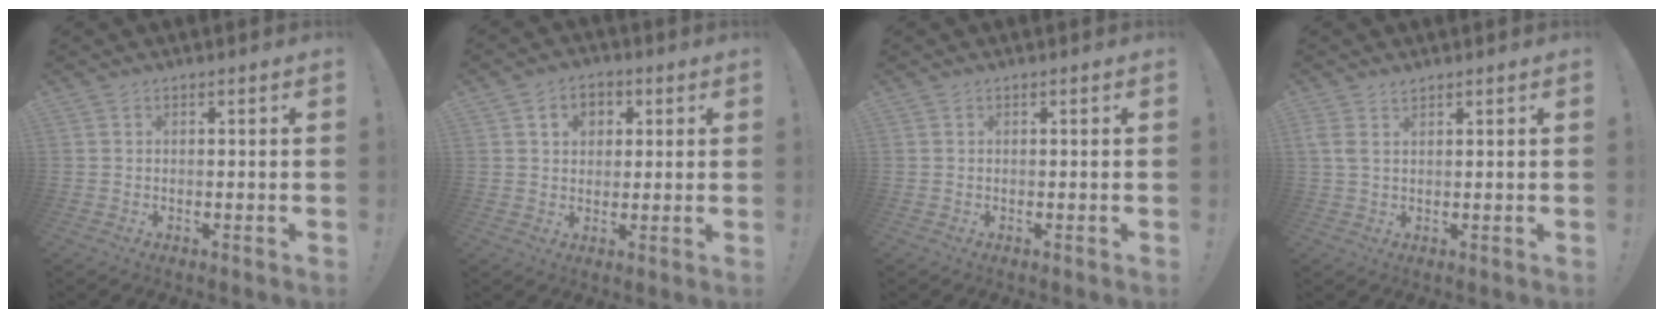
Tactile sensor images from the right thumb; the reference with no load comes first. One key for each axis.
{"total": 6.2, "fx": 2.1, "fy": 5.2, "fz": 2.7, "tx": -0.034, "ty": -0.004, "tz": 0.037}
{"total": 0.0}
{"total": 2.3, "fx": 1.6, "fy": 0.8, "fz": 1.5, "tx": -0.026, "ty": -0.007, "tz": 0.029}